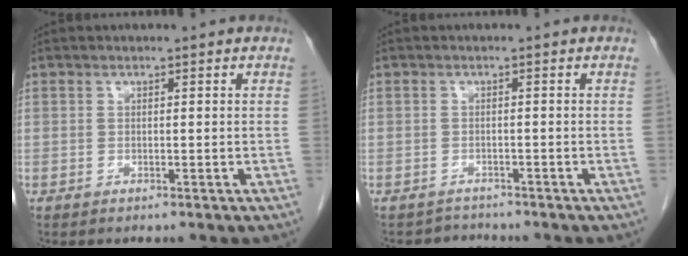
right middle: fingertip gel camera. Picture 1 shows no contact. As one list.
[{"total": 1.8, "force": [-1.5, 0.3, -0.9], "torque": [0.014, -0.006, -0.023]}]